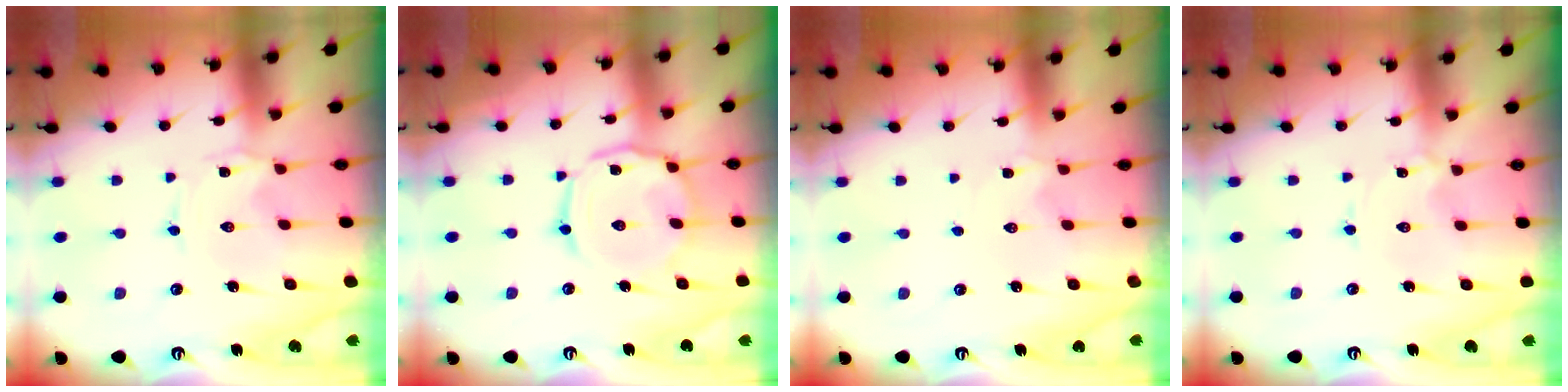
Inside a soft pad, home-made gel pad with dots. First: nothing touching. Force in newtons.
{"total": 10.0, "press": 10.0, "slide": 0.9}
{"total": 0.0}
{"total": 0.0}